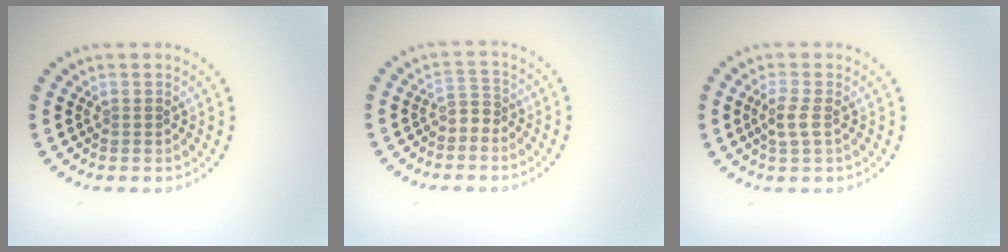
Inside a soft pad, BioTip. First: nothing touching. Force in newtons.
{"total": 1.4, "press": 1.0, "slide": 0.9}
{"total": 1.6, "press": 1.5, "slide": 0.7}